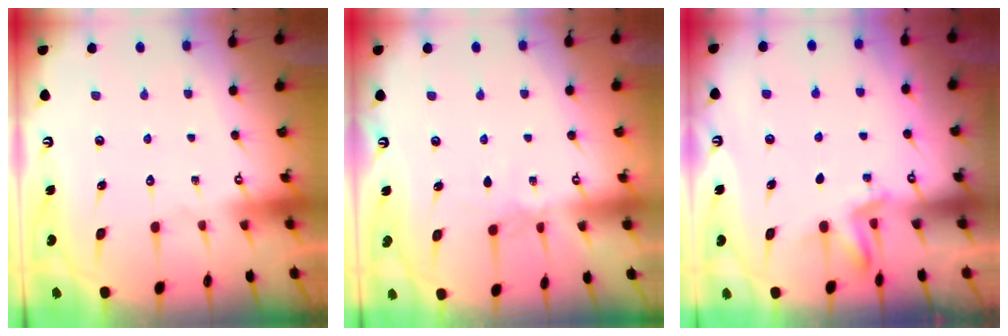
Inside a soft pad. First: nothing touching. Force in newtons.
{"total": 2.9, "press": 2.9, "slide": 0.5}
{"total": 2.7, "press": 2.4, "slide": 1.2}